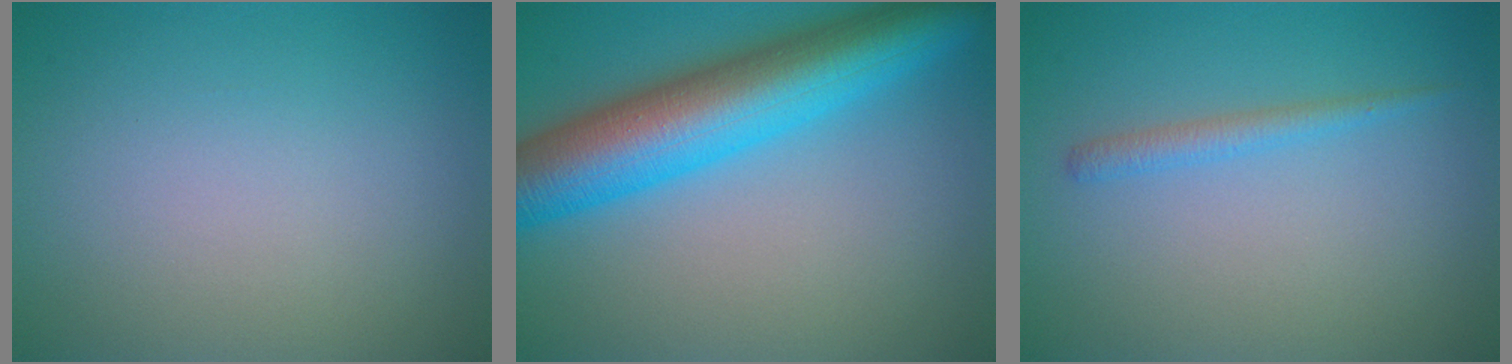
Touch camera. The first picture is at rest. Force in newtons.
{"total": 10.3, "press": 10.3, "slide": 0.4}
{"total": 1.5, "press": 1.5, "slide": 0.0}